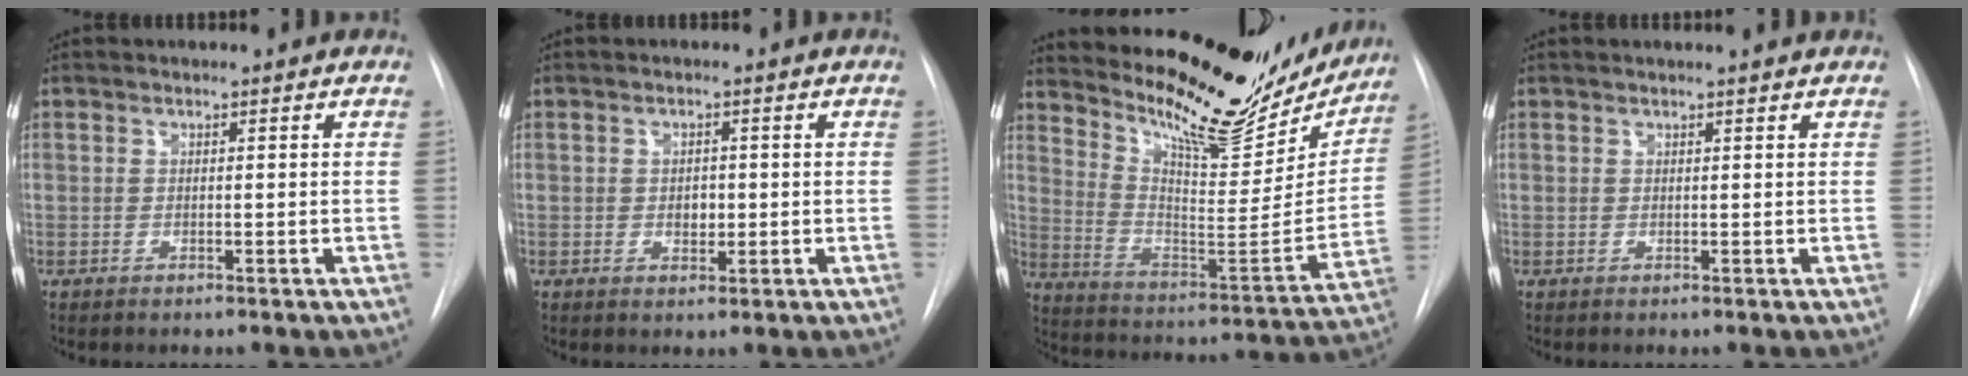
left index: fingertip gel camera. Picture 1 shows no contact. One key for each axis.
{"total": 2.3, "fx": -0.1, "fy": 1.6, "fz": 1.6, "tx": -0.023, "ty": 0.001, "tz": 0.001}
{"total": 22.8, "fx": 20.0, "fy": 6.4, "fz": 8.8, "tx": -0.139, "ty": -0.046, "tz": 0.284}
{"total": 2.3, "fx": 2.2, "fy": 0.0, "fz": 0.7, "tx": -0.010, "ty": 0.011, "tz": 0.023}